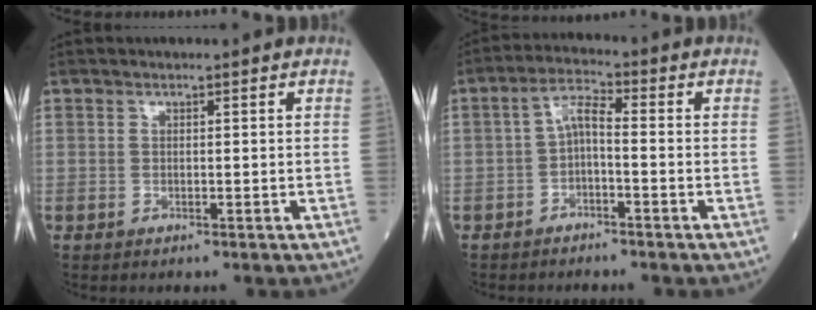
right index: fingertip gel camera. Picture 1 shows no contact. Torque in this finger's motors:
{"motor_torque": [0.17, -0.11, 0.27, 0.06]}